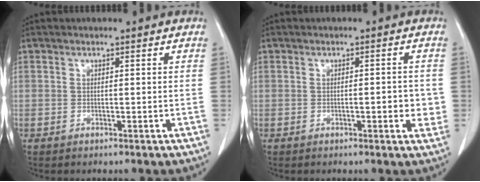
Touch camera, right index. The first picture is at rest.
{"total": 3.2, "force": [-0.5, 1.0, 3.0], "torque": [-0.039, 0.000, -0.006]}